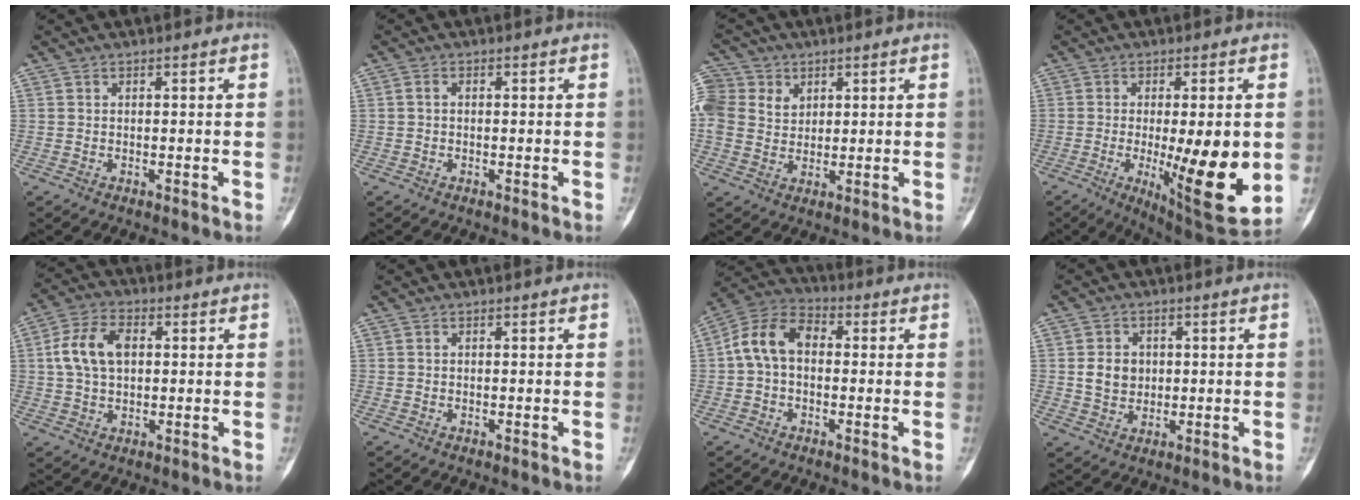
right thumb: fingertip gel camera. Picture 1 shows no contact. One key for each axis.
{"total": 0.8, "fx": -0.1, "fy": 0.5, "fz": 0.6, "tx": -0.005, "ty": 0.002, "tz": -0.004}
{"total": 12.6, "fx": 4.2, "fy": 10.4, "fz": 5.7, "tx": -0.128, "ty": 0.014, "tz": 0.079}
{"total": 17.2, "fx": -2.2, "fy": 4.5, "fz": 16.5, "tx": -0.236, "ty": -0.031, "tz": -0.016}
{"total": 9.3, "fx": 1.5, "fy": 5.9, "fz": 7.1, "tx": -0.134, "ty": 0.015, "tz": 0.027}
{"total": 0.0}
{"total": 9.6, "fx": 0.3, "fy": 6.6, "fz": 7.0, "tx": -0.121, "ty": 0.033, "tz": -0.007}
{"total": 5.4, "fx": 0.5, "fy": 4.6, "fz": 2.8, "tx": -0.028, "ty": -0.001, "tz": 0.013}